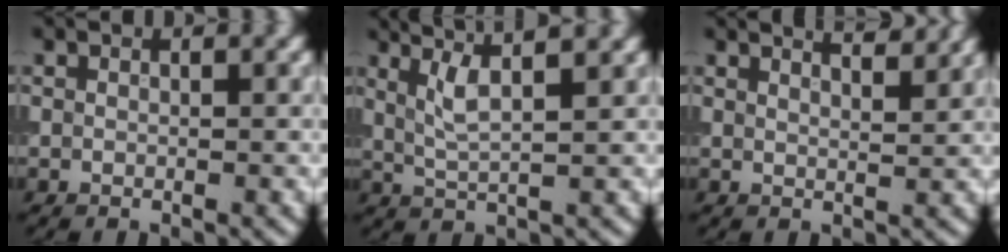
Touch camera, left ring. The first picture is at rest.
{"total": 3.9, "force": [2.0, 0.7, 3.3], "torque": [-0.065, 0.007, 0.043]}
{"total": 5.1, "force": [4.0, 1.8, 2.7], "torque": [-0.011, 0.037, 0.016]}